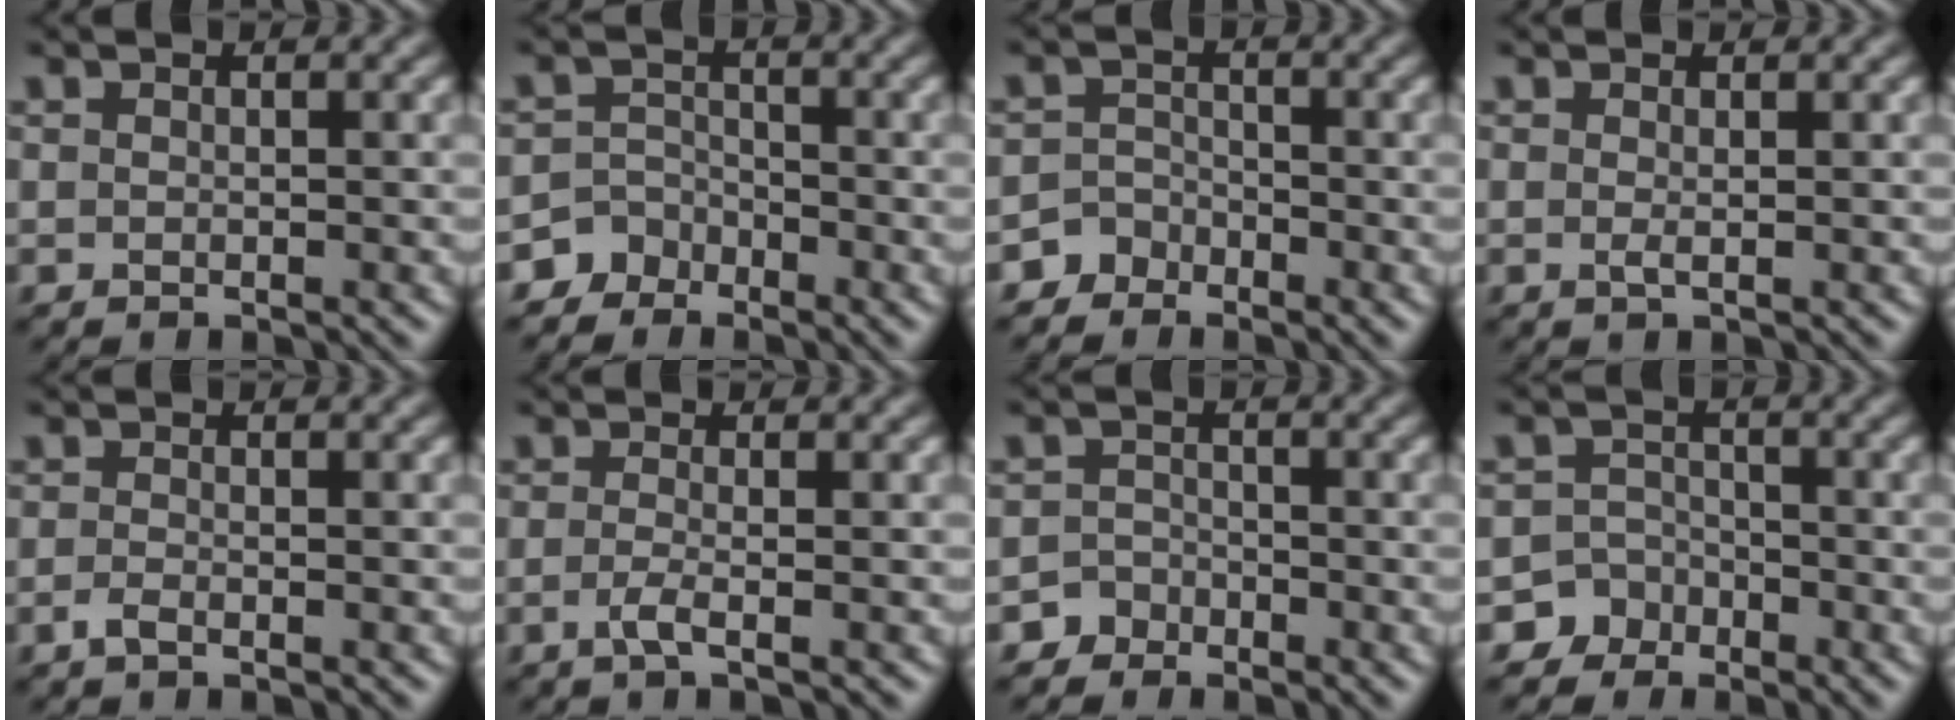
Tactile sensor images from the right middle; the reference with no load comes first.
{"total": 3.4, "force": [-2.8, 2.0, -0.1], "torque": [0.031, 0.008, -0.055]}
{"total": 2.4, "force": [-2.0, 1.3, -0.1], "torque": [0.018, 0.010, -0.040]}
{"total": 0.7, "force": [-0.1, 0.0, 0.7], "torque": [-0.017, 0.000, -0.002]}
{"total": 1.0, "force": [-0.6, 0.2, 0.7], "torque": [-0.020, 0.002, -0.014]}
{"total": 1.8, "force": [-0.7, 0.4, 1.6], "torque": [-0.032, -0.001, -0.020]}
{"total": 2.0, "force": [-1.7, 1.1, -0.1], "torque": [0.011, 0.010, -0.031]}
{"total": 4.1, "force": [-2.9, 2.9, -0.2], "torque": [0.040, 0.002, -0.055]}